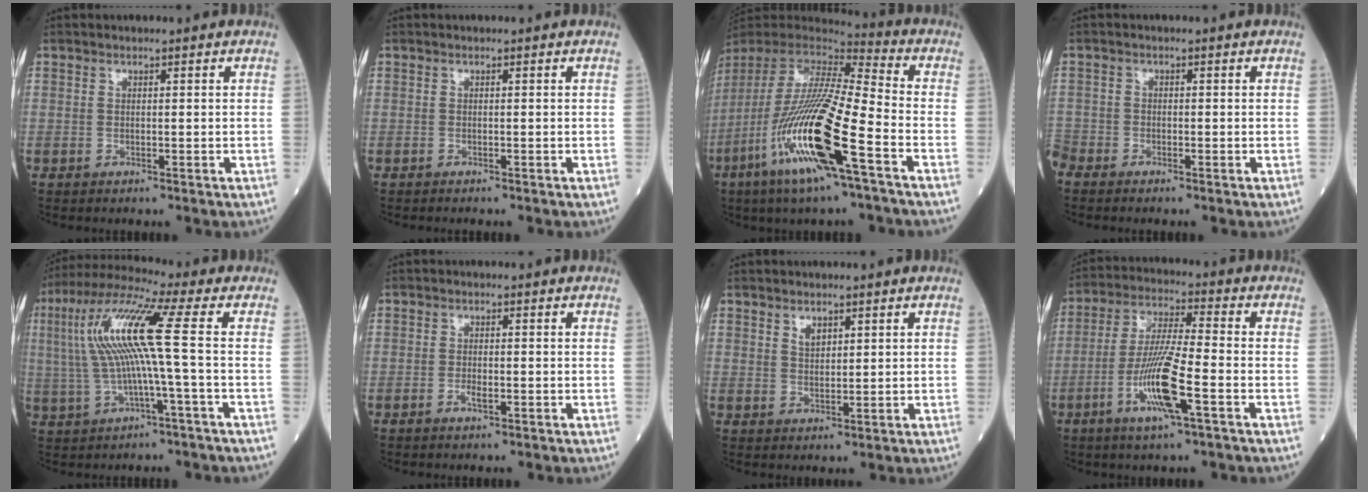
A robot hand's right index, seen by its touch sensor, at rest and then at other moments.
{"total": 0.8, "force": [-0.7, 0.0, 0.2], "torque": [0.000, 0.000, -0.012]}
{"total": 21.7, "force": [-9.1, 1.5, 19.7], "torque": [-0.434, -0.054, -0.181]}
{"total": 2.5, "force": [-2.2, 1.1, 0.2], "torque": [-0.008, -0.003, -0.044]}
{"total": 12.0, "force": [0.8, -0.6, 12.0], "torque": [-0.245, 0.024, 0.013]}
{"total": 1.5, "force": [-0.8, 0.5, 1.2], "torque": [-0.024, 0.001, -0.014]}
{"total": 2.0, "force": [1.3, 1.1, 1.0], "torque": [-0.020, 0.001, 0.031]}
{"total": 10.9, "force": [-4.2, 0.5, 10.1], "torque": [-0.203, -0.009, -0.081]}